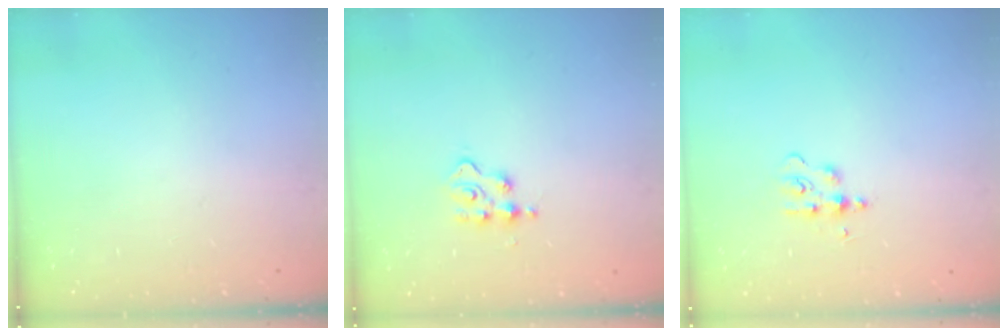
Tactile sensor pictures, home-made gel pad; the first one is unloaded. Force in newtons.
{"total": 3.0, "press": 3.0, "slide": 0.5}
{"total": 6.0, "press": 6.0, "slide": 0.6}